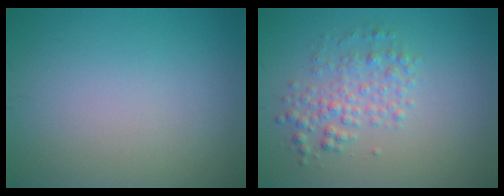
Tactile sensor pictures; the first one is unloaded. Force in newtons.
{"total": 2.9, "press": 2.9, "slide": 0.1}